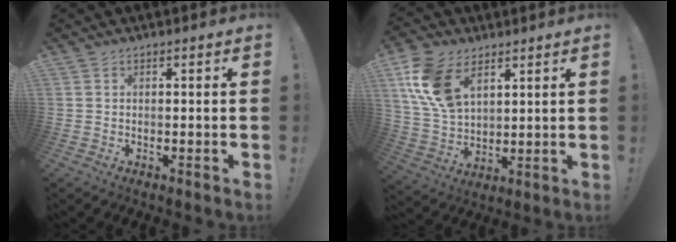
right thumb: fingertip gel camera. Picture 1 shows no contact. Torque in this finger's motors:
{"motor_torque": [0.14, 0.40, 1.53, 0.48, 0.12]}